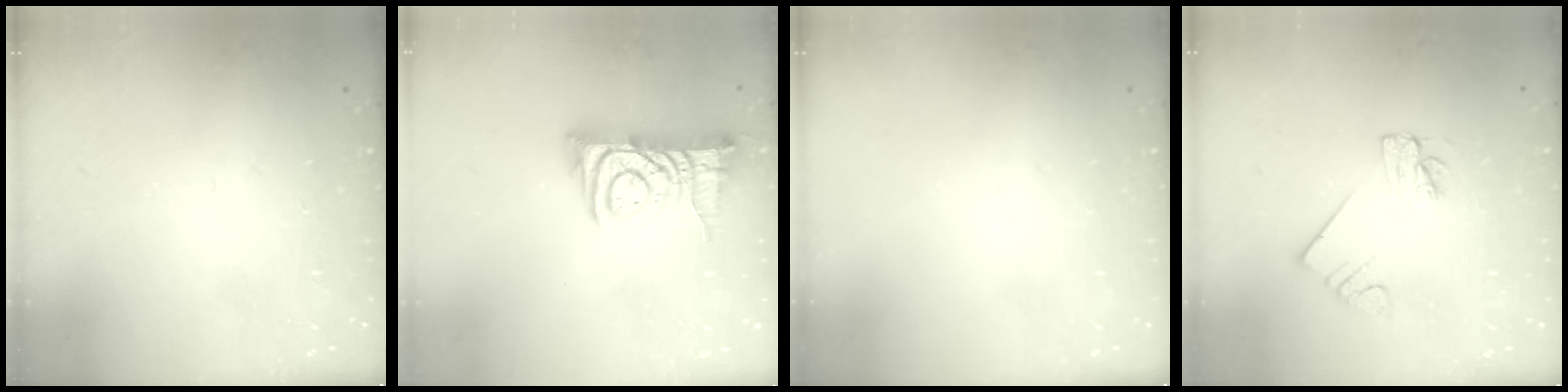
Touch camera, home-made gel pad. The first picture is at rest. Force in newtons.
{"total": 10.7, "press": 10.6, "slide": 1.2}
{"total": 0.0}
{"total": 2.2, "press": 2.2, "slide": 0.1}